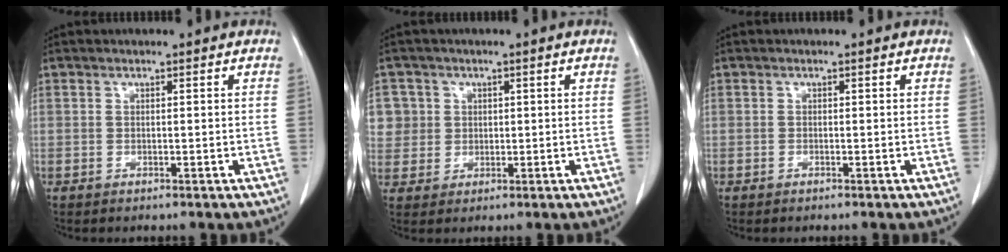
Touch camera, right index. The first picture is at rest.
{"total": 6.2, "force": [1.8, 5.9, 0.2], "torque": [0.002, 0.015, 0.043]}
{"total": 0.0}